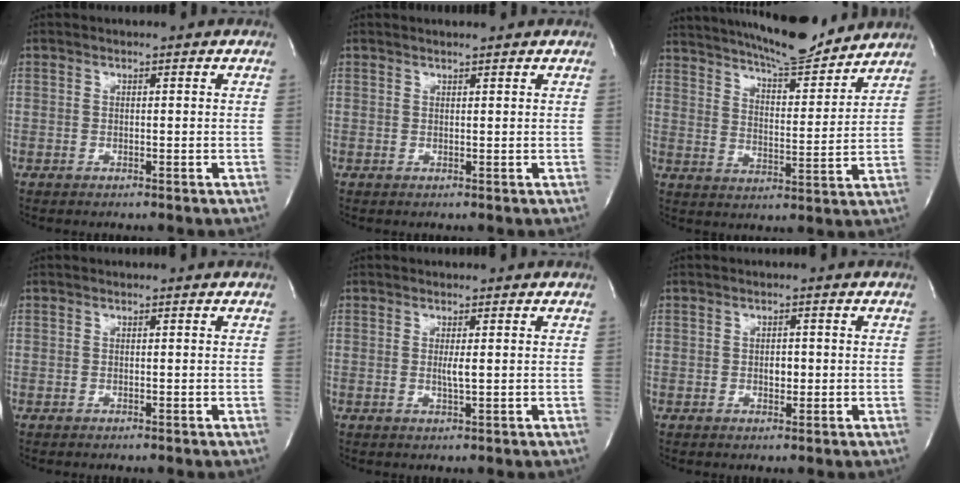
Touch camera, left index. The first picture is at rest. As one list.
[{"total": 1.6, "force": [1.4, 0.0, 0.7], "torque": [-0.009, 0.006, 0.022]}, {"total": 17.1, "force": [15.4, 2.2, 7.0], "torque": [-0.120, -0.003, 0.230]}, {"total": 0.0}, {"total": 1.5, "force": [0.1, 0.0, 1.5], "torque": [-0.034, -0.005, 0.001]}, {"total": 1.7, "force": [-0.2, 1.0, 1.3], "torque": [-0.021, -0.001, -0.002]}]